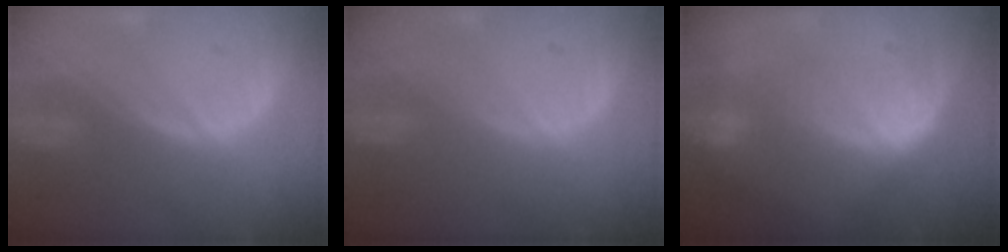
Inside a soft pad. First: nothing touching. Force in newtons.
{"total": 0.0}
{"total": 6.9, "press": 6.6, "slide": 1.8}